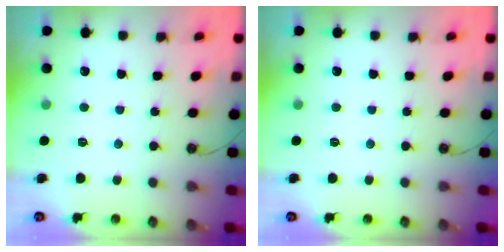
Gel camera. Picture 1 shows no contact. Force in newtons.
{"total": 0.0}